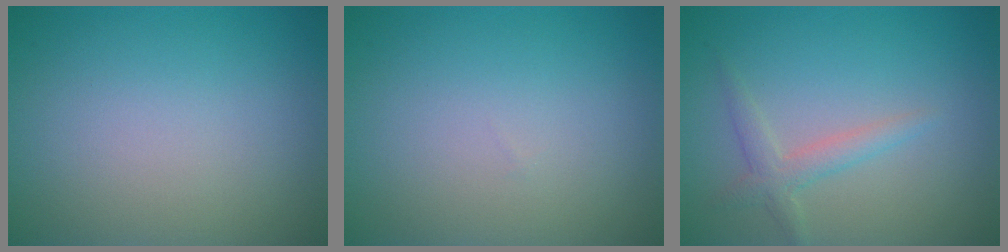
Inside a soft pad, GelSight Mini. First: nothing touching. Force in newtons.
{"total": 0.0}
{"total": 1.9, "press": 1.9, "slide": 0.1}